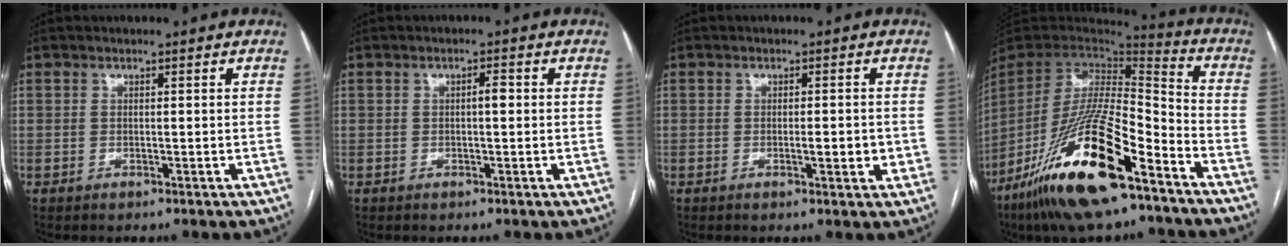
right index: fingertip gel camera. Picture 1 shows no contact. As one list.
[{"total": 1.4, "force": [0.0, 0.3, 1.3], "torque": [-0.020, 0.004, -0.001]}, {"total": 2.8, "force": [-0.4, 0.8, 2.7], "torque": [-0.041, 0.000, -0.001]}, {"total": 24.0, "force": [-14.2, 5.0, 18.6], "torque": [-0.376, -0.044, -0.258]}]